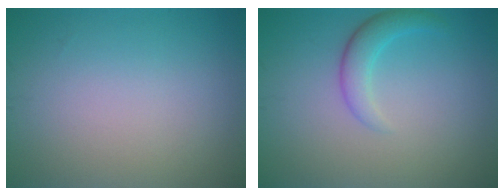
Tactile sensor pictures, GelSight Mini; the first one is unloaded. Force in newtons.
{"total": 2.4, "press": 2.4, "slide": 0.1}